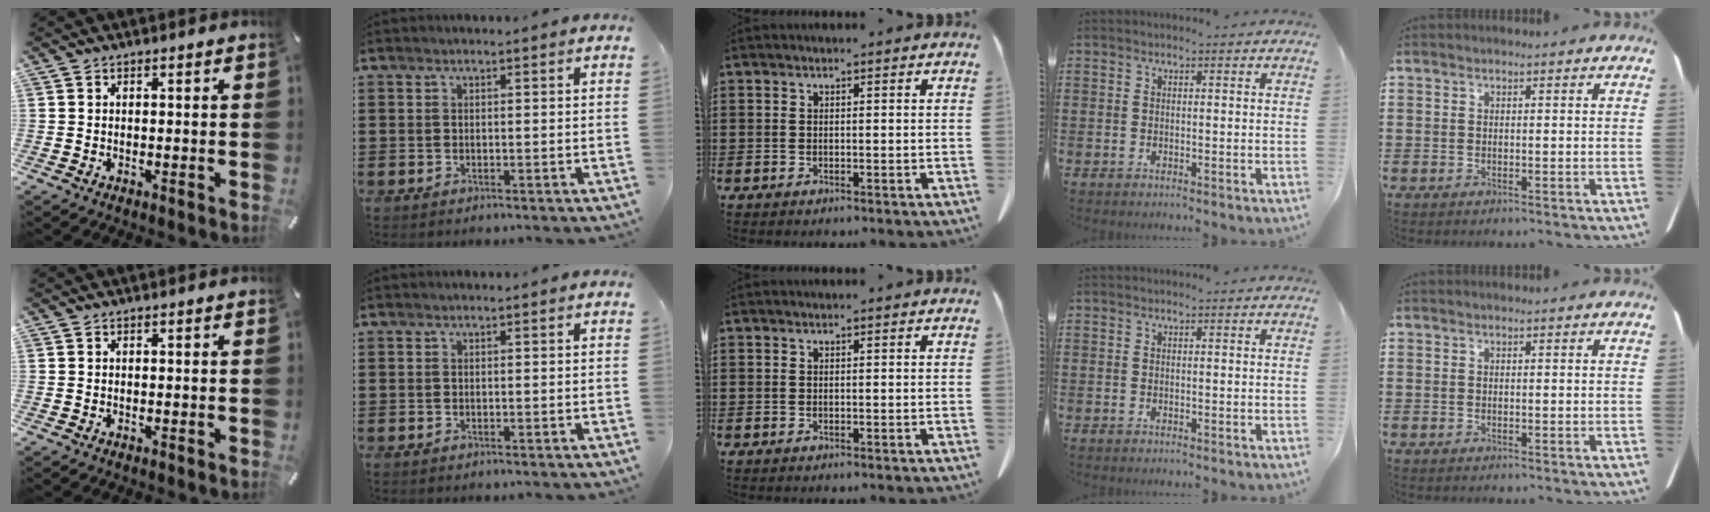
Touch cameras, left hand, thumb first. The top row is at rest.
{}